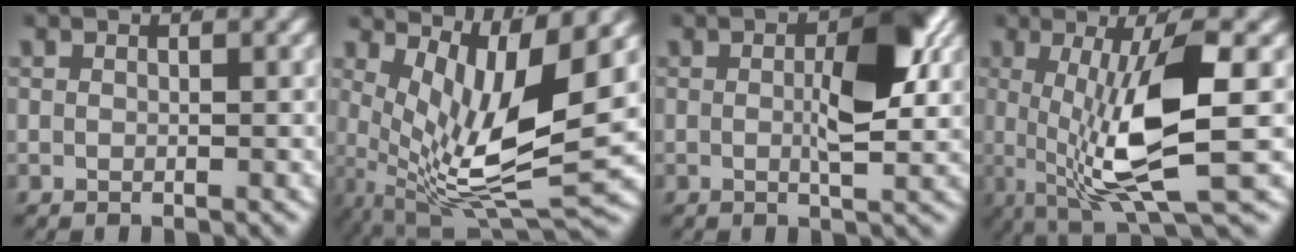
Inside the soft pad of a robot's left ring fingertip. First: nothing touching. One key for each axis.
{"total": 11.1, "fx": 0.1, "fy": 4.9, "fz": 9.9, "tx": -0.168, "ty": -0.042, "tz": 0.025}
{"total": 6.3, "fx": 0.4, "fy": 2.4, "fz": 5.8, "tx": -0.081, "ty": -0.009, "tz": 0.002}
{"total": 9.5, "fx": 0.0, "fy": 2.3, "fz": 9.2, "tx": -0.170, "ty": -0.025, "tz": 0.016}